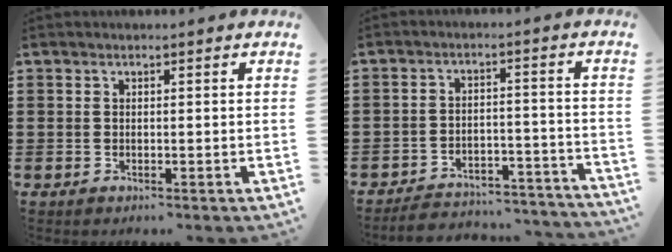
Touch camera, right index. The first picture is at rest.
{"total": 4.6, "force": [-4.4, 0.8, 0.8], "torque": [-0.016, 0.008, -0.091]}